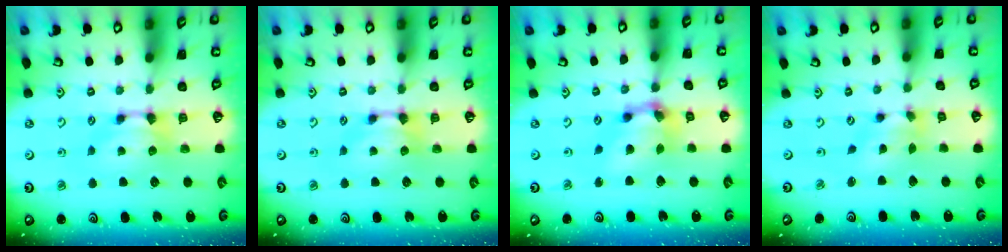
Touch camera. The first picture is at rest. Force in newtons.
{"total": 0.0}
{"total": 6.9, "press": 6.5, "slide": 2.2}
{"total": 2.9, "press": 2.4, "slide": 1.6}